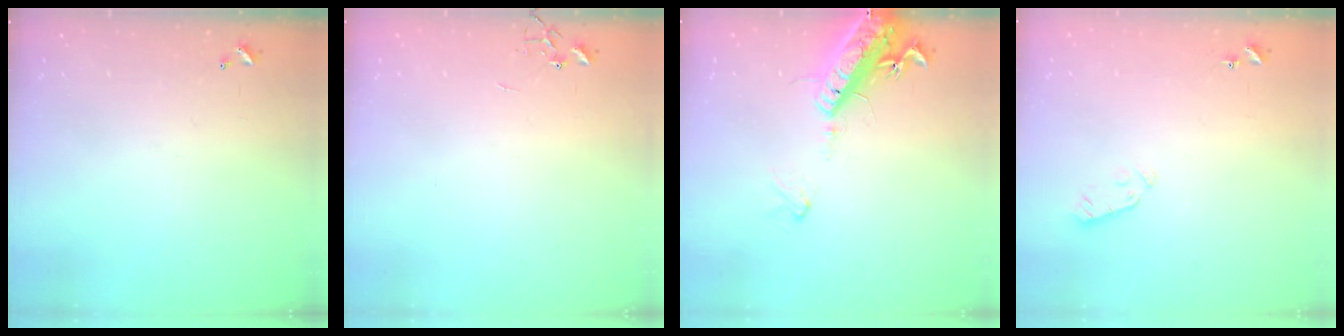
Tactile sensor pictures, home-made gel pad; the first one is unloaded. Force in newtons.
{"total": 0.0}
{"total": 17.9, "press": 17.5, "slide": 3.9}
{"total": 3.7, "press": 3.6, "slide": 0.9}